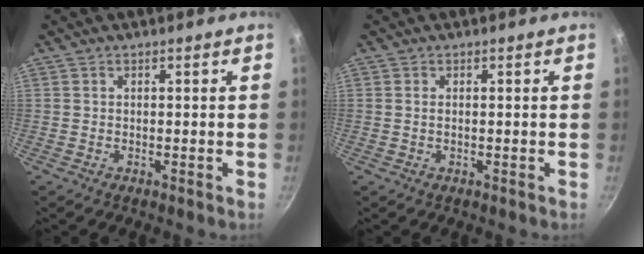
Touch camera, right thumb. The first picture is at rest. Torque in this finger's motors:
{"motor_torque": [-0.32, 0.36, -0.09, 0.61, 0.00]}